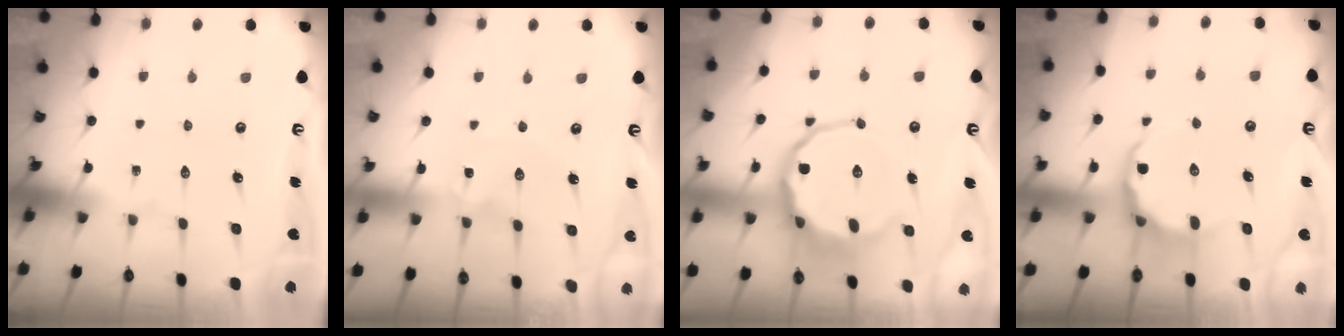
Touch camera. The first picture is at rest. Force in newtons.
{"total": 0.6, "press": 0.6, "slide": 0.1}
{"total": 11.2, "press": 10.8, "slide": 3.0}
{"total": 5.9, "press": 5.6, "slide": 1.8}